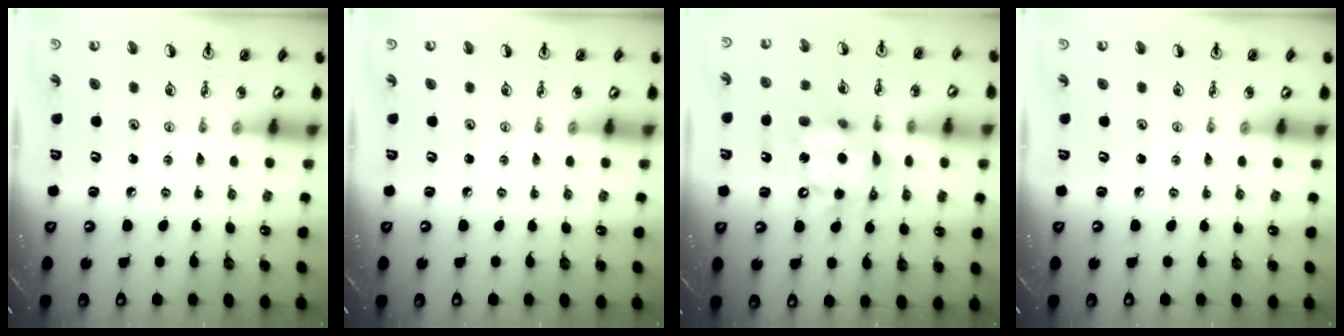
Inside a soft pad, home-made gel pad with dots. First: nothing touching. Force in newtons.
{"total": 0.0}
{"total": 14.1, "press": 14.0, "slide": 1.7}
{"total": 0.0}